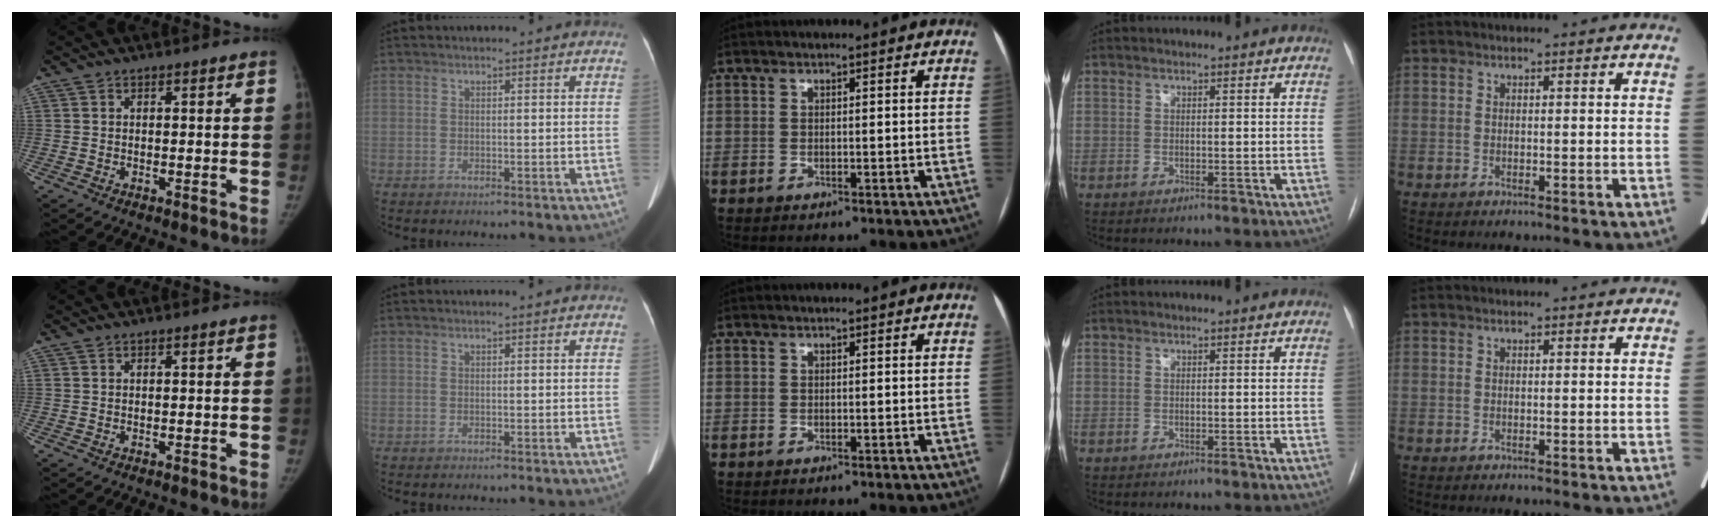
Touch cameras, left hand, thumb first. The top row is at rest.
{}